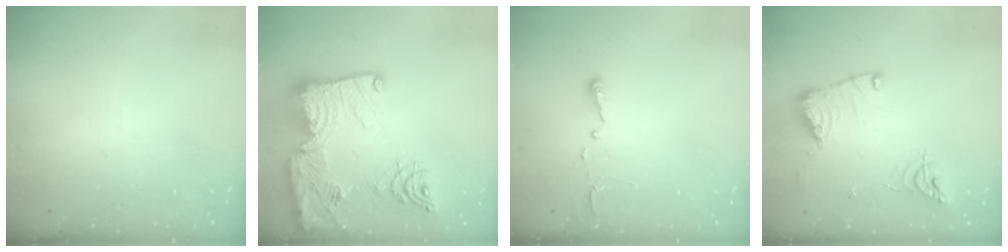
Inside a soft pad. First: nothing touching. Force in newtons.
{"total": 25.2, "press": 25.1, "slide": 2.6}
{"total": 2.7, "press": 2.7, "slide": 0.4}
{"total": 13.4, "press": 13.3, "slide": 1.4}